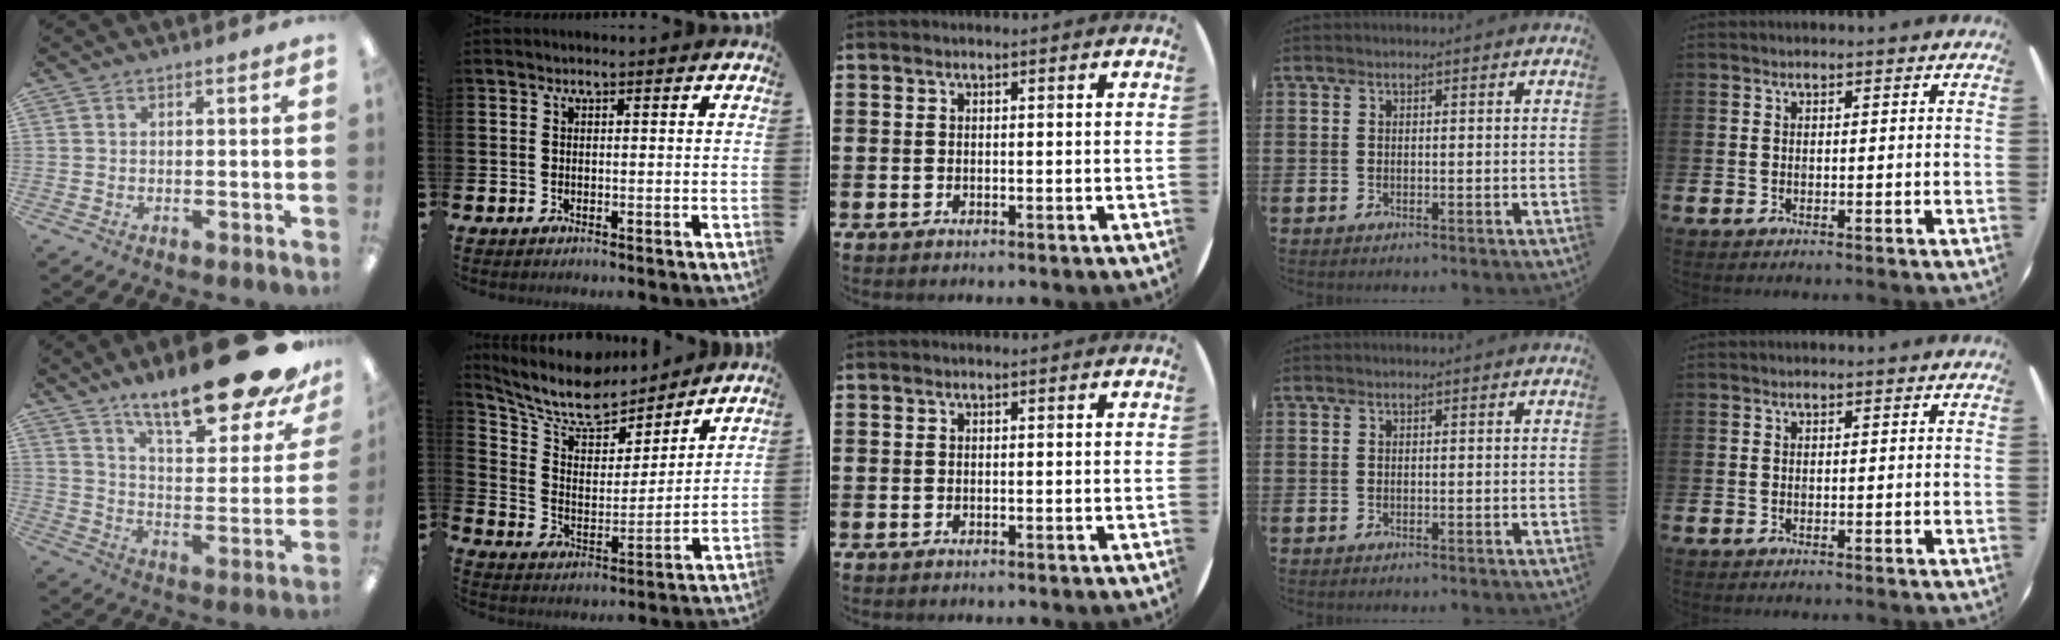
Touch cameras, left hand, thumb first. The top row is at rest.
{"thumb": {"total": 22.9, "force": [17.7, 5.9, 13.2], "torque": [-0.189, -0.120, 0.291]}, "index": {"total": 10.5, "force": [9.3, 3.4, 3.3], "torque": [-0.095, -0.068, 0.160]}}